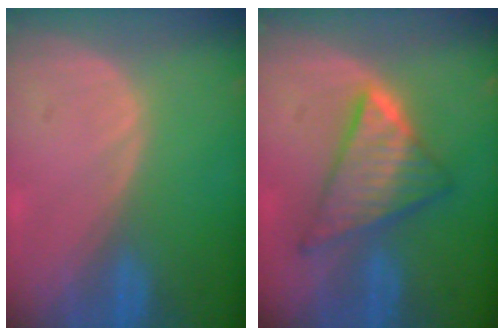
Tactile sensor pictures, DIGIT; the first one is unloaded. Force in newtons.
{"total": 8.2, "press": 8.1, "slide": 0.5}